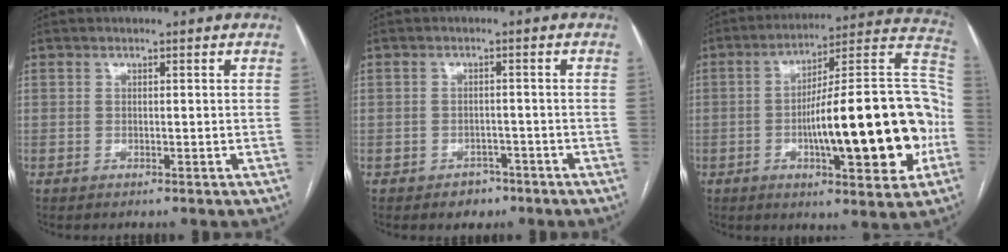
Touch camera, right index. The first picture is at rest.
{"total": 2.9, "force": [-1.8, 2.1, 0.7], "torque": [-0.006, 0.008, -0.021]}
{"total": 24.6, "force": [-4.9, 4.4, 23.8], "torque": [-0.298, 0.029, -0.066]}